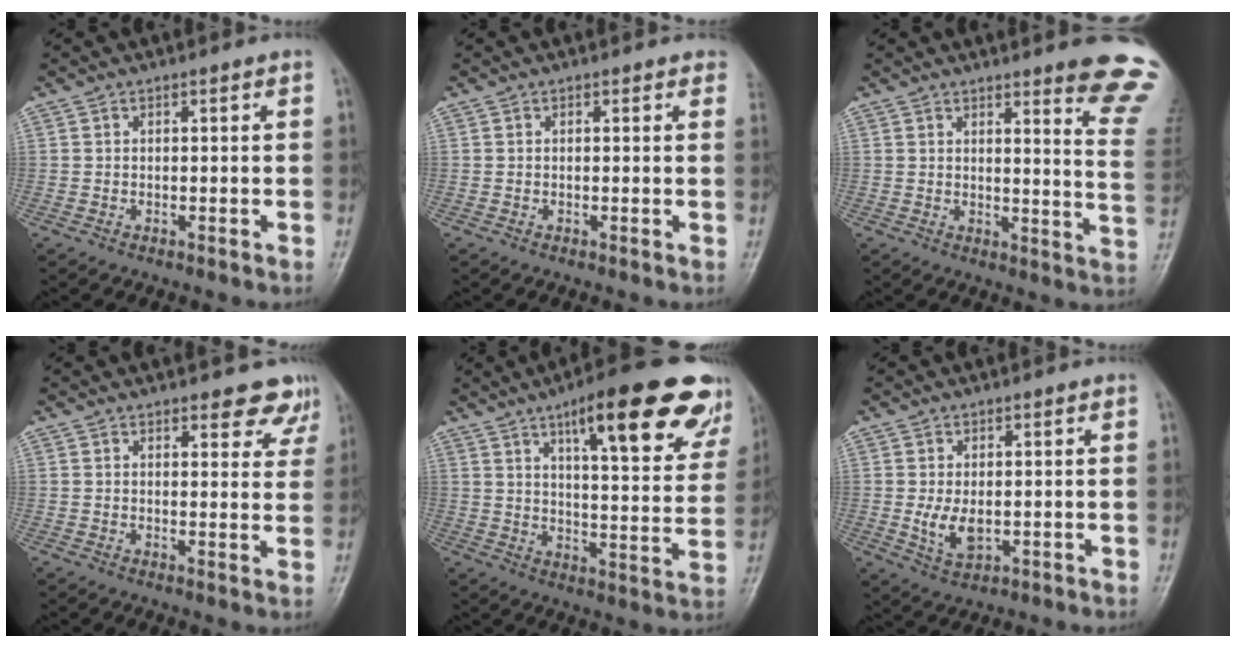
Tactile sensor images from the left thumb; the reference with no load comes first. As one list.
[{"total": 1.3, "force": [1.0, 0.6, 0.5], "torque": [0.008, -0.001, 0.000]}, {"total": 13.4, "force": [10.3, 1.2, 8.4], "torque": [-0.072, -0.085, 0.107]}, {"total": 6.4, "force": [5.1, 2.7, 2.8], "torque": [0.006, -0.027, 0.051]}, {"total": 22.8, "force": [13.0, 6.0, 17.8], "torque": [-0.212, -0.037, 0.181]}, {"total": 5.1, "force": [-0.2, 2.9, 4.2], "torque": [-0.073, -0.013, 0.006]}]